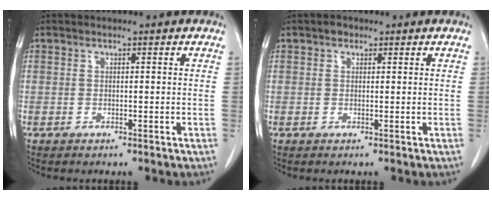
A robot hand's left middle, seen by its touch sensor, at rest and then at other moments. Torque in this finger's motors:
{"motor_torque": [0.12, -0.10, -0.02, 0.00]}